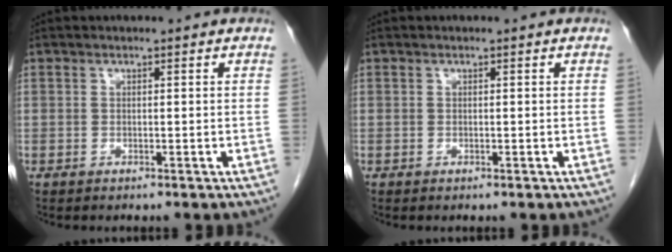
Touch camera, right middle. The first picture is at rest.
{"total": 0.0}